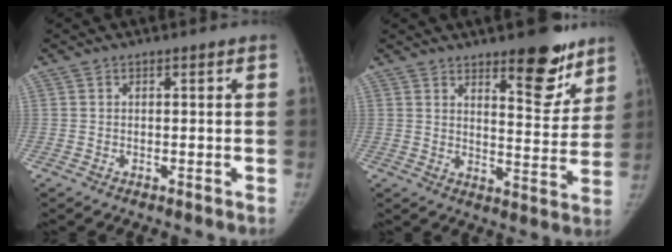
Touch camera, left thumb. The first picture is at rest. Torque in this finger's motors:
{"motor_torque": [0.53, -0.36, 1.21, -1.03, 0.20]}